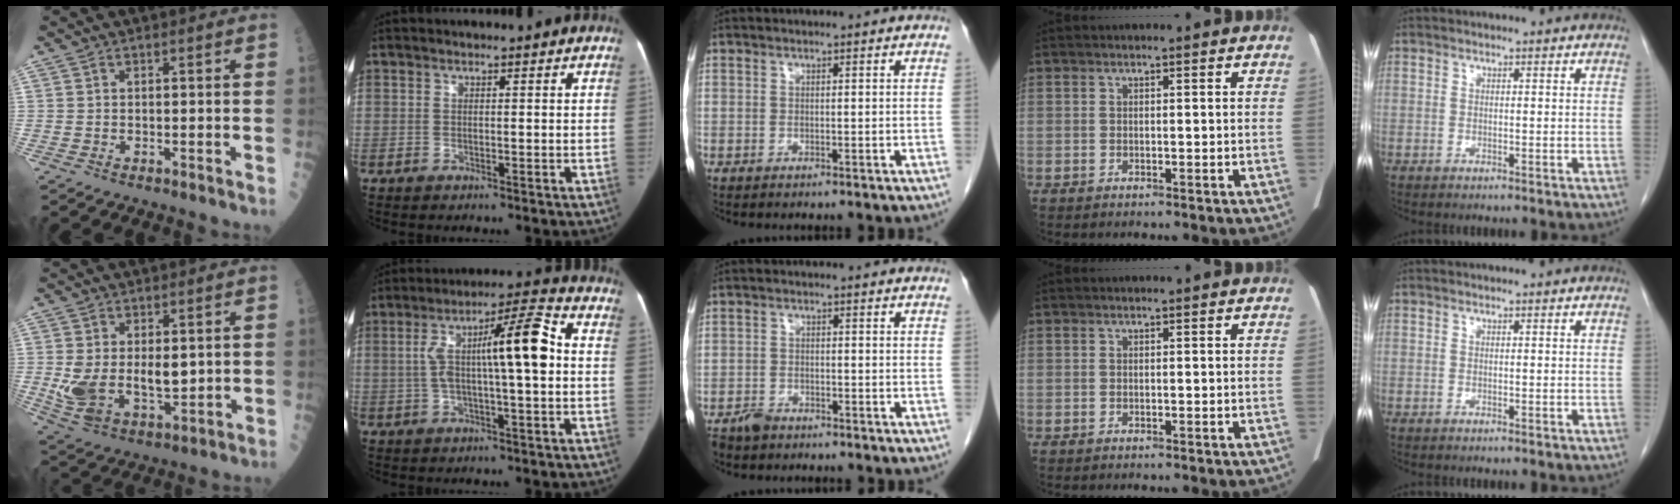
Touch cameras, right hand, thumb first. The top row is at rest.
{"thumb": {"total": 11.8, "force": [0.4, 7.1, 9.4], "torque": [-0.166, -0.017, 0.027]}, "index": {"total": 12.2, "force": [0.5, 1.4, 12.1], "torque": [-0.207, 0.035, 0.004]}, "middle": {"total": 2.3, "force": [-2.0, 1.1, 0.7], "torque": [-0.019, 0.000, -0.032]}}